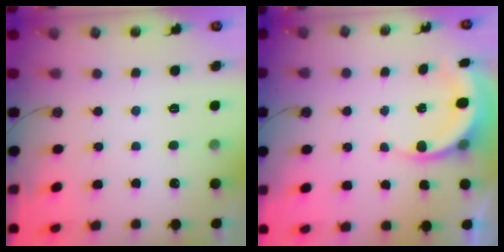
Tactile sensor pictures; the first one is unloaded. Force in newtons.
{"total": 5.7, "press": 5.6, "slide": 1.2}